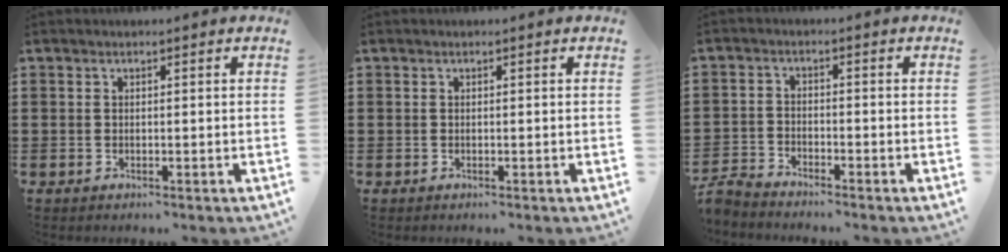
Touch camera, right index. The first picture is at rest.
{"total": 0.0}
{"total": 3.1, "force": [-3.1, 0.2, 0.2], "torque": [-0.023, 0.000, -0.069]}